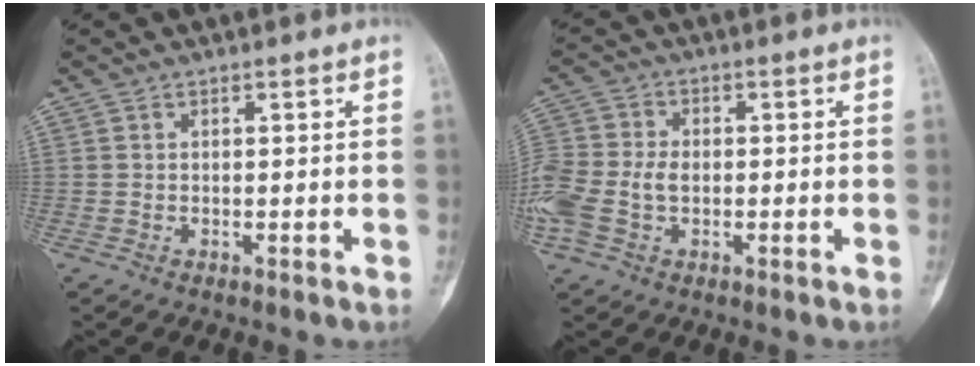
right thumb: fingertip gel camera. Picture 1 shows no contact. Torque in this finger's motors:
{"motor_torque": [0.13, 0.15, 0.83, -0.15, 0.07]}